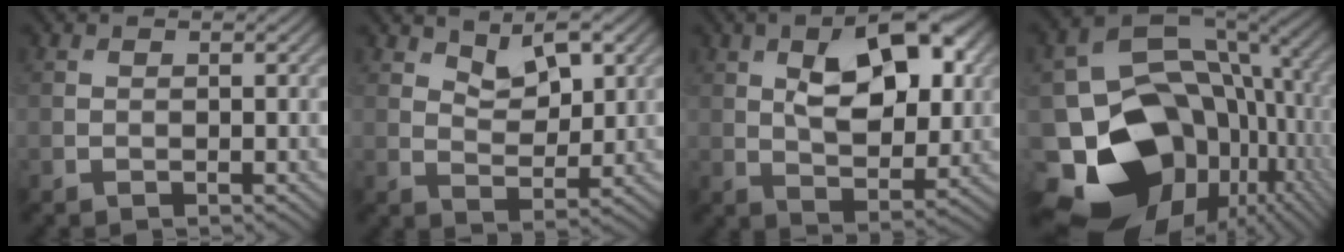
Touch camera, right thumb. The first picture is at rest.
{"total": 5.2, "force": [3.2, 2.4, 3.3], "torque": [-0.059, -0.007, 0.056]}
{"total": 11.4, "force": [3.5, 5.8, 9.2], "torque": [-0.147, 0.004, 0.052]}
{"total": 19.7, "force": [-6.2, 15.0, 11.2], "torque": [-0.237, -0.047, -0.072]}